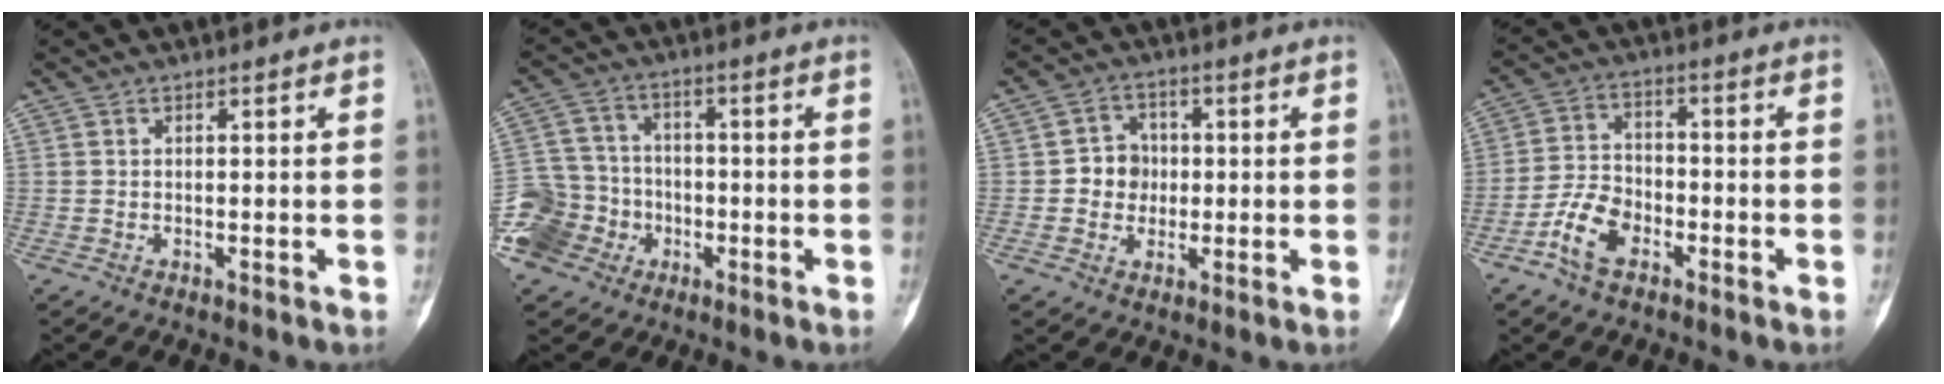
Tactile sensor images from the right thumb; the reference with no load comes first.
{"total": 12.4, "force": [-5.0, 10.9, 3.3], "torque": [-0.057, 0.046, -0.085]}
{"total": 6.9, "force": [-0.4, 6.2, 2.9], "torque": [-0.007, 0.013, -0.015]}
{"total": 7.6, "force": [-4.1, 4.6, 4.4], "torque": [-0.079, 0.026, -0.085]}